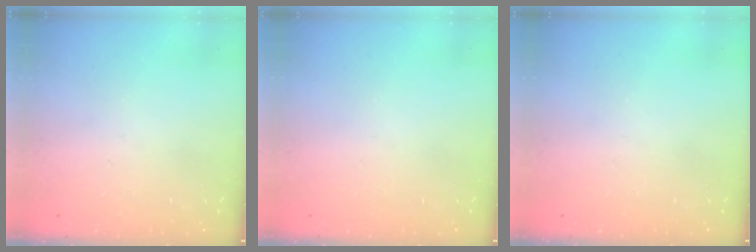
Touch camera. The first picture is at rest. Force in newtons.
{"total": 0.0}
{"total": 0.0}